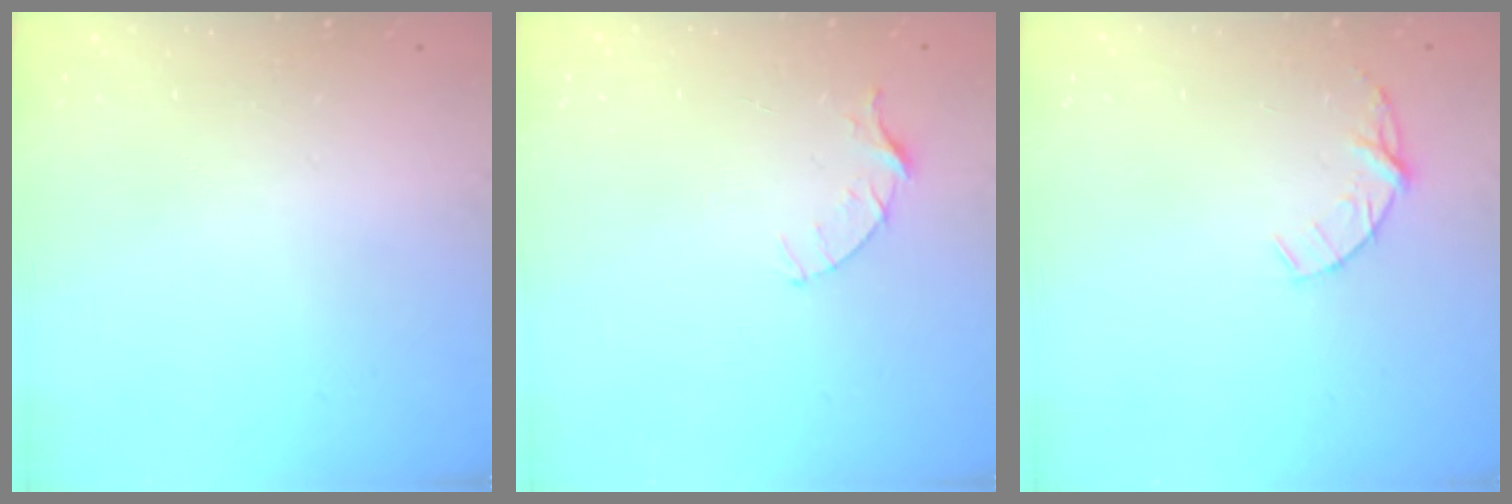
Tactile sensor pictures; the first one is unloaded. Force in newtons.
{"total": 3.4, "press": 3.4, "slide": 0.4}
{"total": 4.5, "press": 4.5, "slide": 0.5}